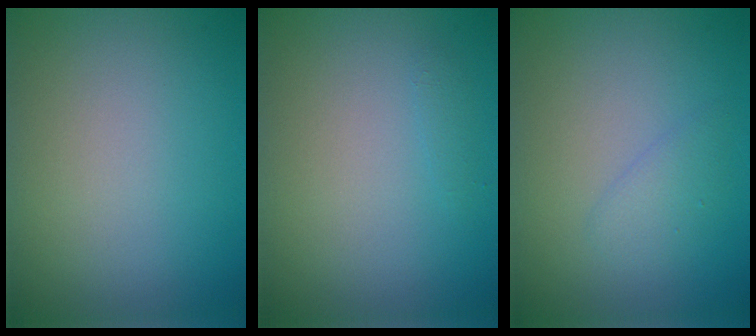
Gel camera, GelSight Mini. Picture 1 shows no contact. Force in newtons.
{"total": 0.5, "press": 0.5, "slide": 0.1}
{"total": 1.4, "press": 1.4, "slide": 0.1}